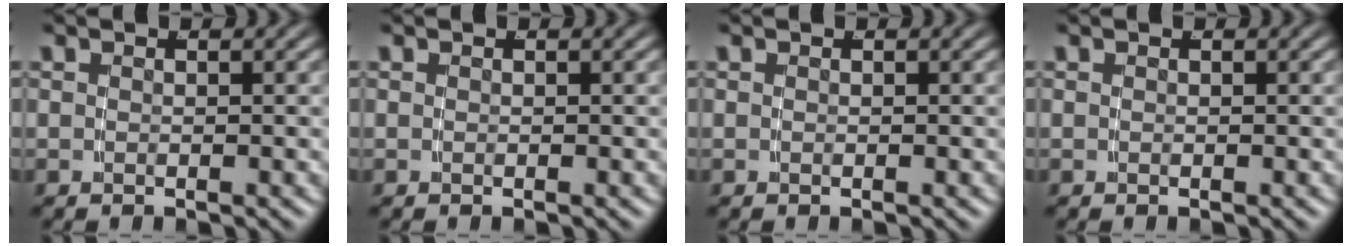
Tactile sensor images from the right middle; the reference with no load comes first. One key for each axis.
{"total": 0.0}
{"total": 0.0}
{"total": 0.0}